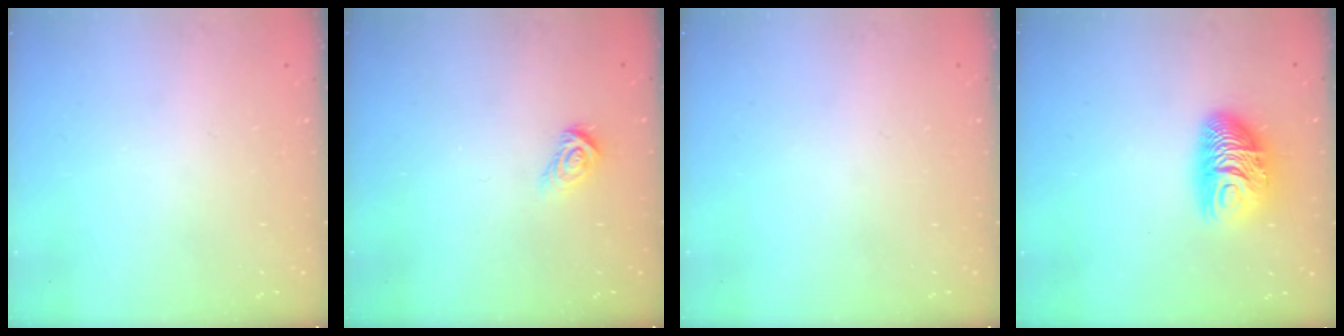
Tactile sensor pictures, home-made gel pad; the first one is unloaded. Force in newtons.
{"total": 5.5, "press": 5.5, "slide": 0.4}
{"total": 0.0}
{"total": 10.2, "press": 10.1, "slide": 0.6}